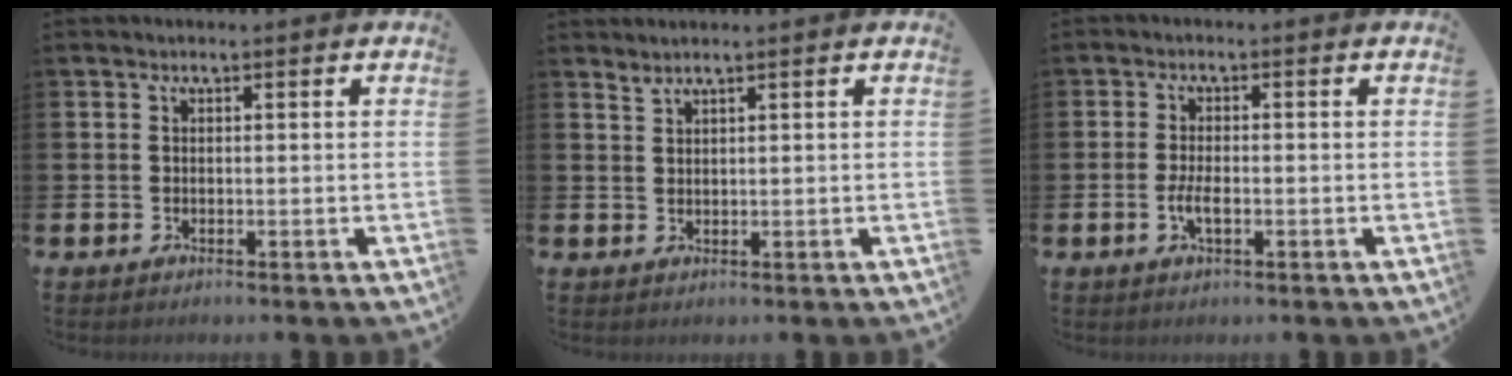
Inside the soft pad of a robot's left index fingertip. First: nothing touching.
{"total": 1.2, "force": [1.2, -0.1, 0.2], "torque": [-0.004, 0.000, 0.022]}
{"total": 2.7, "force": [-0.8, 1.0, 2.4], "torque": [-0.039, 0.000, -0.015]}